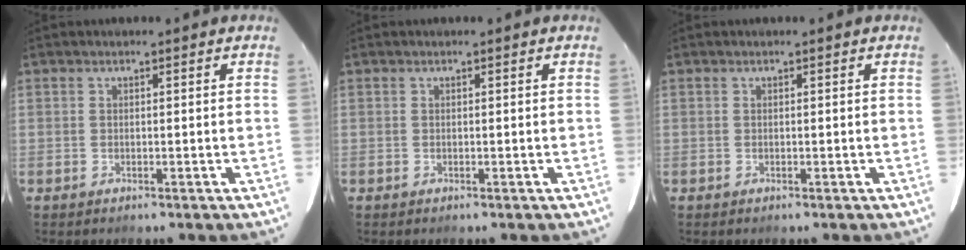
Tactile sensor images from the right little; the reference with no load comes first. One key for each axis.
{"total": 0.0}
{"total": 0.0}